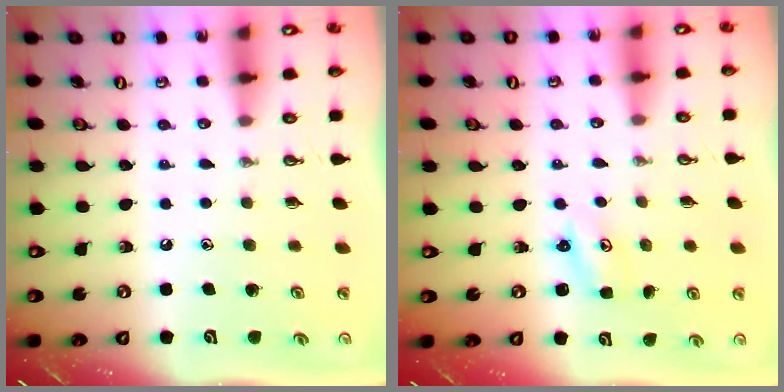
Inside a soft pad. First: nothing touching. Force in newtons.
{"total": 1.9, "press": 1.9, "slide": 0.3}